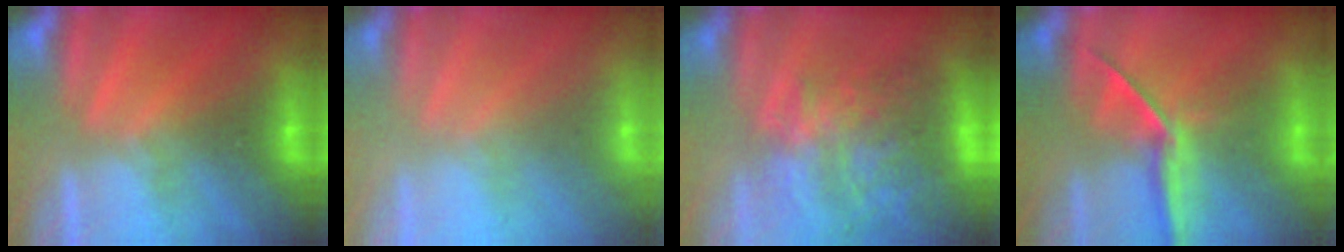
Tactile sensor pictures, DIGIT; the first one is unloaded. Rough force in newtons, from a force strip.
{"total": 2.6}
{"total": 9.5}
{"total": 1.2}